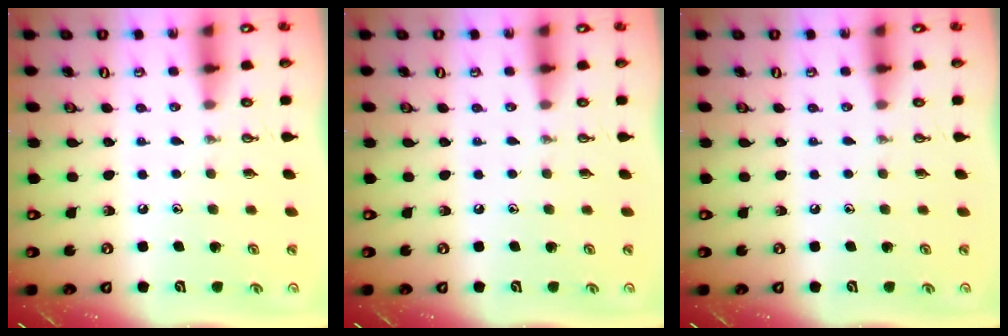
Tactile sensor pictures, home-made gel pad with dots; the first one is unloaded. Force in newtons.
{"total": 0.0}
{"total": 0.0}